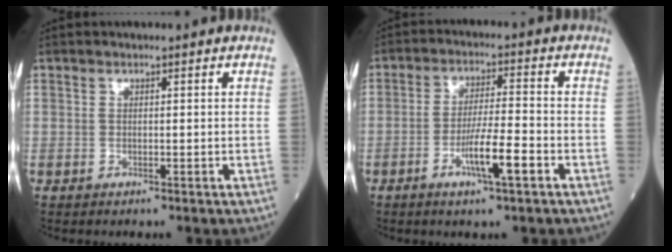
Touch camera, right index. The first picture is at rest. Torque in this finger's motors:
{"motor_torque": [1.32, -0.53, 0.60, 0.16]}